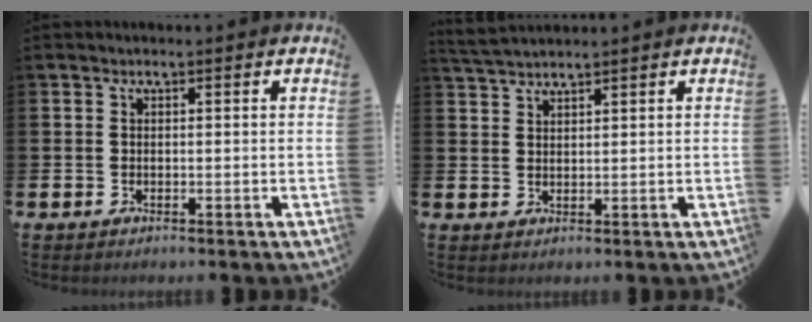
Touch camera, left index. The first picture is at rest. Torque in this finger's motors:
{"motor_torque": [0.63, -0.86, 0.04, 0.04]}